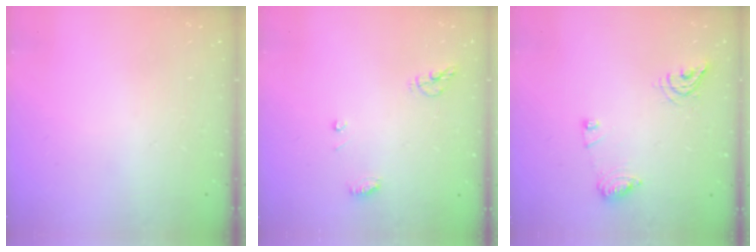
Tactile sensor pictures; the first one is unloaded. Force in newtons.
{"total": 6.3, "press": 6.3, "slide": 0.7}
{"total": 9.0, "press": 9.0, "slide": 0.7}